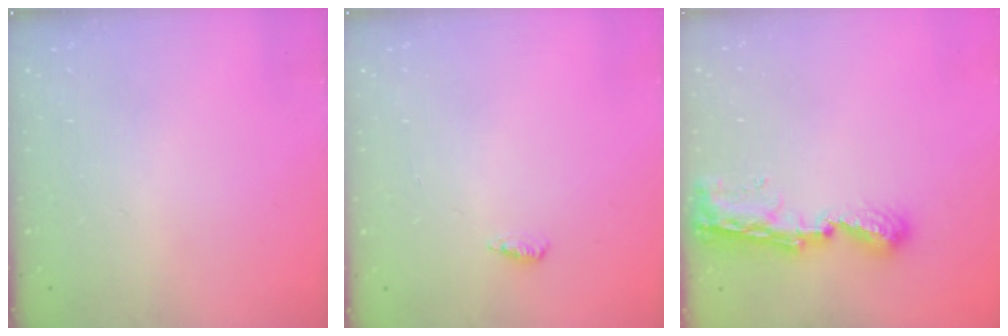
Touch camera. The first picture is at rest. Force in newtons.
{"total": 3.4, "press": 3.0, "slide": 1.7}
{"total": 8.9, "press": 8.9, "slide": 0.9}